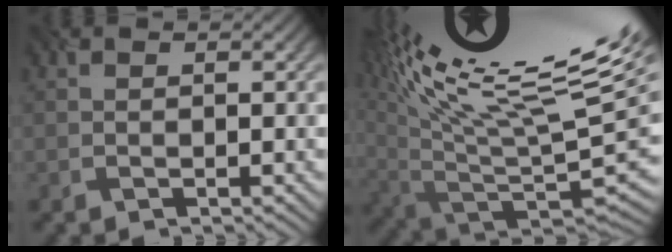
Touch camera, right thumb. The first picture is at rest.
{"total": 19.5, "force": [12.0, 5.3, 14.4], "torque": [-0.206, 0.046, 0.225]}